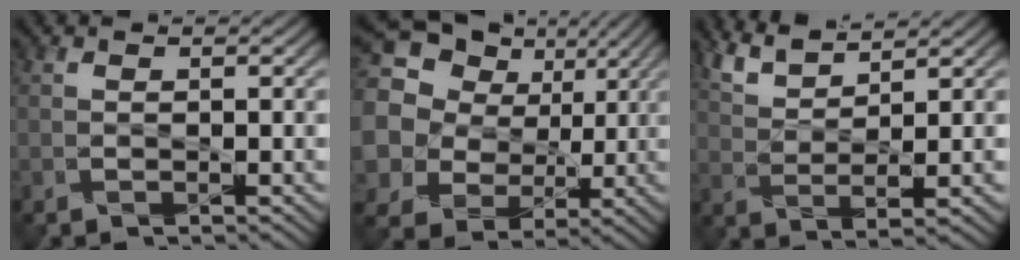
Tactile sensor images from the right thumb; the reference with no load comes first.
{"total": 18.7, "force": [8.9, 14.5, 7.7], "torque": [-0.277, 0.055, 0.153]}
{"total": 5.7, "force": [4.6, 1.0, 3.2], "torque": [-0.081, 0.005, 0.099]}